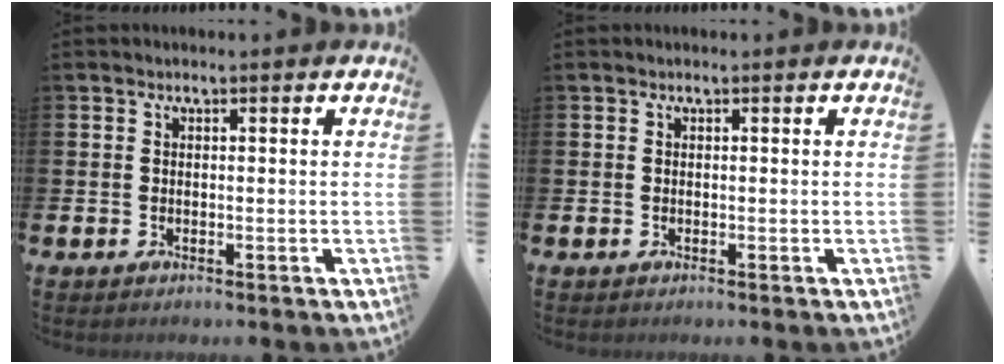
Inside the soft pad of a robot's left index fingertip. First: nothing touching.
{"total": 0.0}